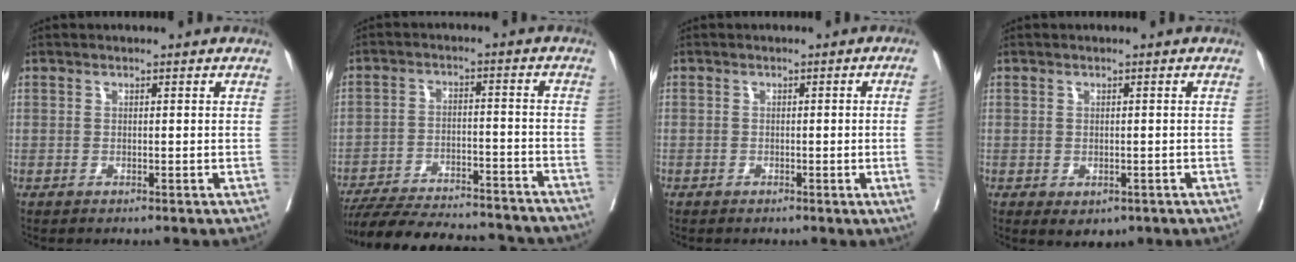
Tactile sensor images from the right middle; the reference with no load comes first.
{"total": 23.0, "force": [-20.8, 4.1, 8.8], "torque": [-0.145, -0.021, -0.290]}
{"total": 3.2, "force": [-0.6, -1.0, 3.0], "torque": [-0.037, -0.006, -0.008]}
{"total": 2.9, "force": [-1.4, 1.9, 1.7], "torque": [-0.016, -0.004, -0.008]}